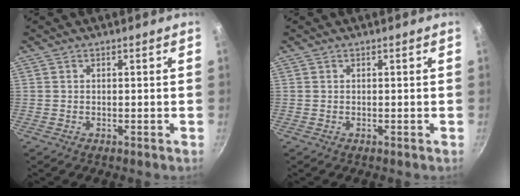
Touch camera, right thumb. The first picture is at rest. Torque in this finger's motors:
{"motor_torque": [0.21, -0.16, 0.22, 0.05, 0.05]}